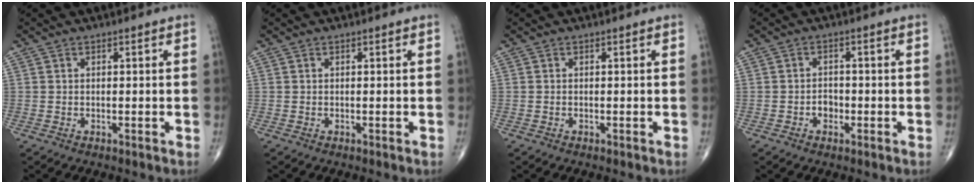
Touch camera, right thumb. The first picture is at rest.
{"total": 0.0}
{"total": 0.0}
{"total": 2.3, "force": [-0.9, 1.8, 1.2], "torque": [-0.008, 0.008, -0.018]}